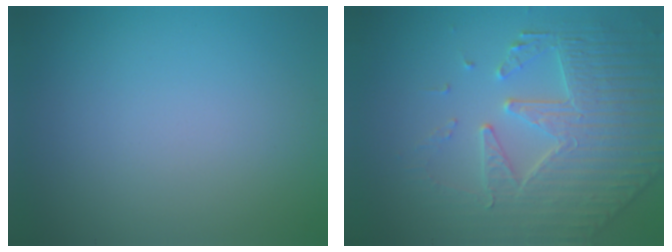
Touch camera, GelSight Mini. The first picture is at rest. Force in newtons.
{"total": 6.3, "press": 5.3, "slide": 3.5}